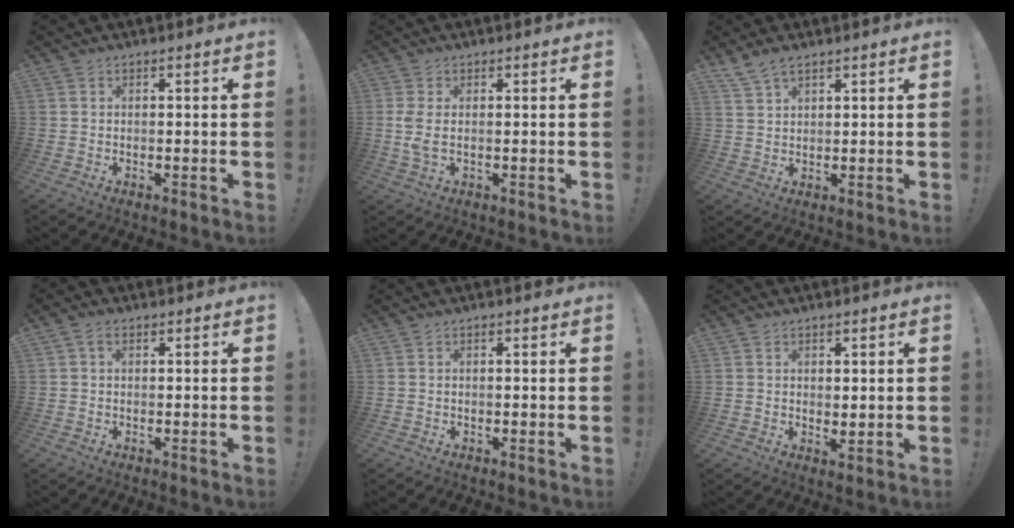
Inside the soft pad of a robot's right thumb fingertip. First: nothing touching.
{"total": 3.7, "force": [0.5, 1.3, 3.4], "torque": [-0.064, -0.007, 0.010]}
{"total": 5.0, "force": [3.9, 1.8, 2.5], "torque": [-0.055, -0.016, 0.076]}
{"total": 2.1, "force": [0.7, 1.2, 1.5], "torque": [-0.032, 0.006, 0.012]}
{"total": 0.5, "force": [0.2, -0.4, 0.2], "torque": [0.000, -0.002, 0.002]}
{"total": 2.1, "force": [1.4, 1.2, 0.9], "torque": [-0.005, -0.011, 0.025]}